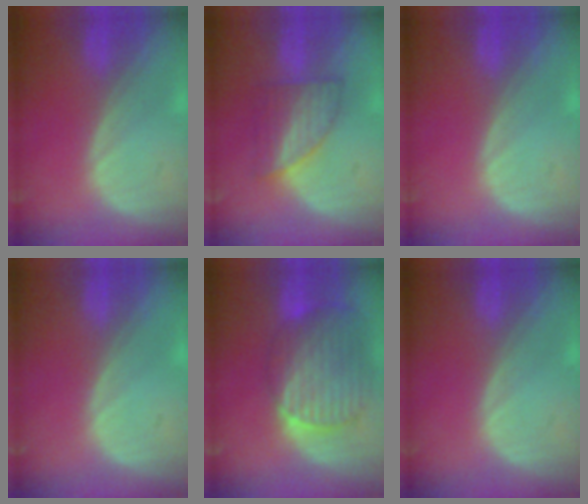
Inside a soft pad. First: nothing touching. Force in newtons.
{"total": 5.8, "press": 5.7, "slide": 0.8}
{"total": 0.0}
{"total": 0.6, "press": 0.2, "slide": 0.5}
{"total": 10.7, "press": 9.2, "slide": 5.5}
{"total": 0.0}